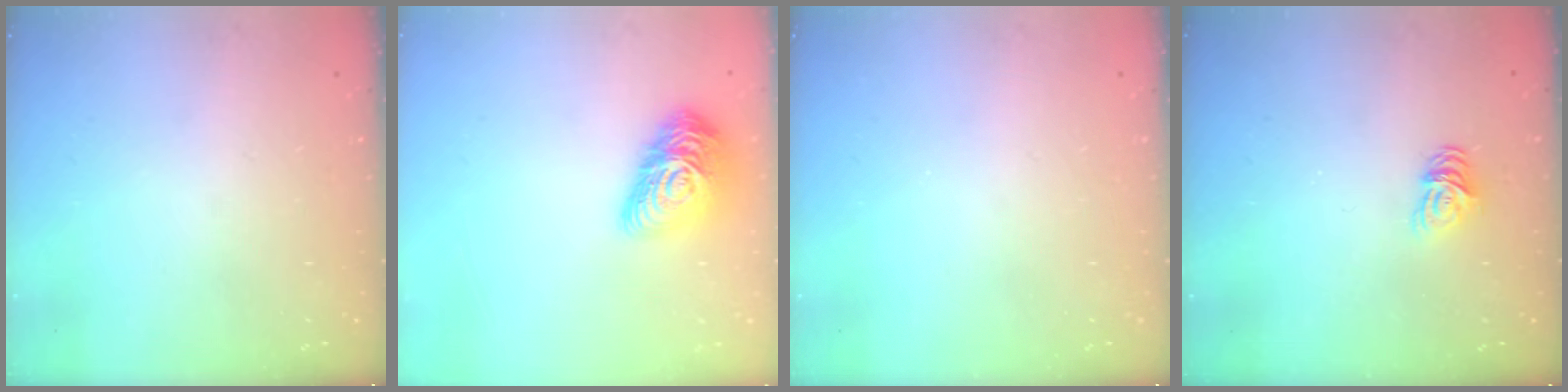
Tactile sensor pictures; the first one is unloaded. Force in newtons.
{"total": 15.5, "press": 15.5, "slide": 0.8}
{"total": 0.0}
{"total": 6.2, "press": 6.2, "slide": 0.7}